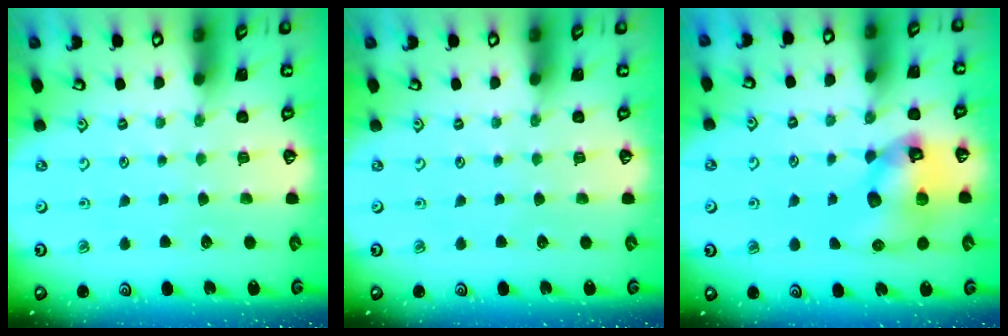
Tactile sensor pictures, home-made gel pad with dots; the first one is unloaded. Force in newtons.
{"total": 0.0}
{"total": 12.7, "press": 12.6, "slide": 1.7}